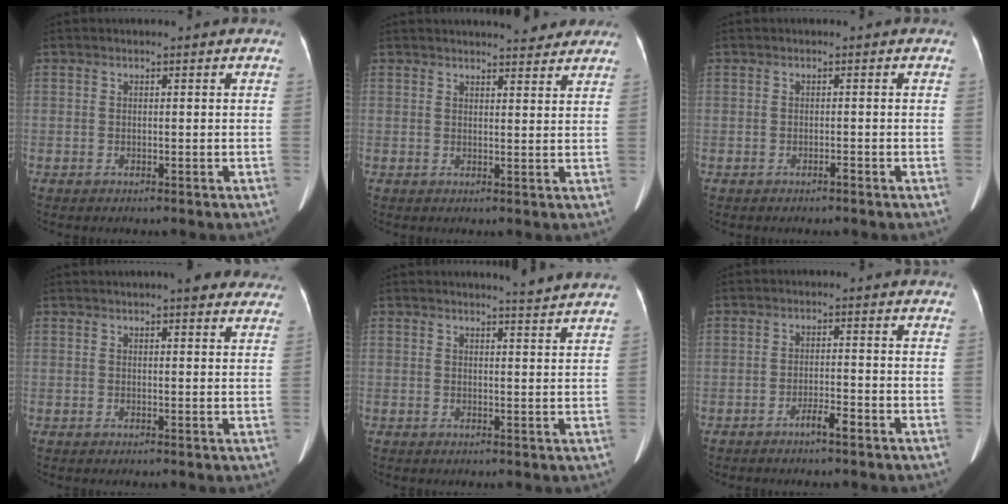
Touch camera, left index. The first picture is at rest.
{"total": 7.0, "force": [6.4, 1.4, 2.4], "torque": [-0.024, 0.004, 0.069]}
{"total": 0.6, "force": [-0.5, 0.0, 0.3], "torque": [-0.006, 0.000, -0.008]}
{"total": 6.8, "force": [5.8, 1.5, 3.4], "torque": [-0.028, 0.010, 0.060]}
{"total": 3.8, "force": [3.6, -1.0, 0.6], "torque": [-0.016, -0.015, 0.037]}
{"total": 2.5, "force": [-1.8, 0.1, 1.7], "torque": [-0.031, 0.000, -0.032]}